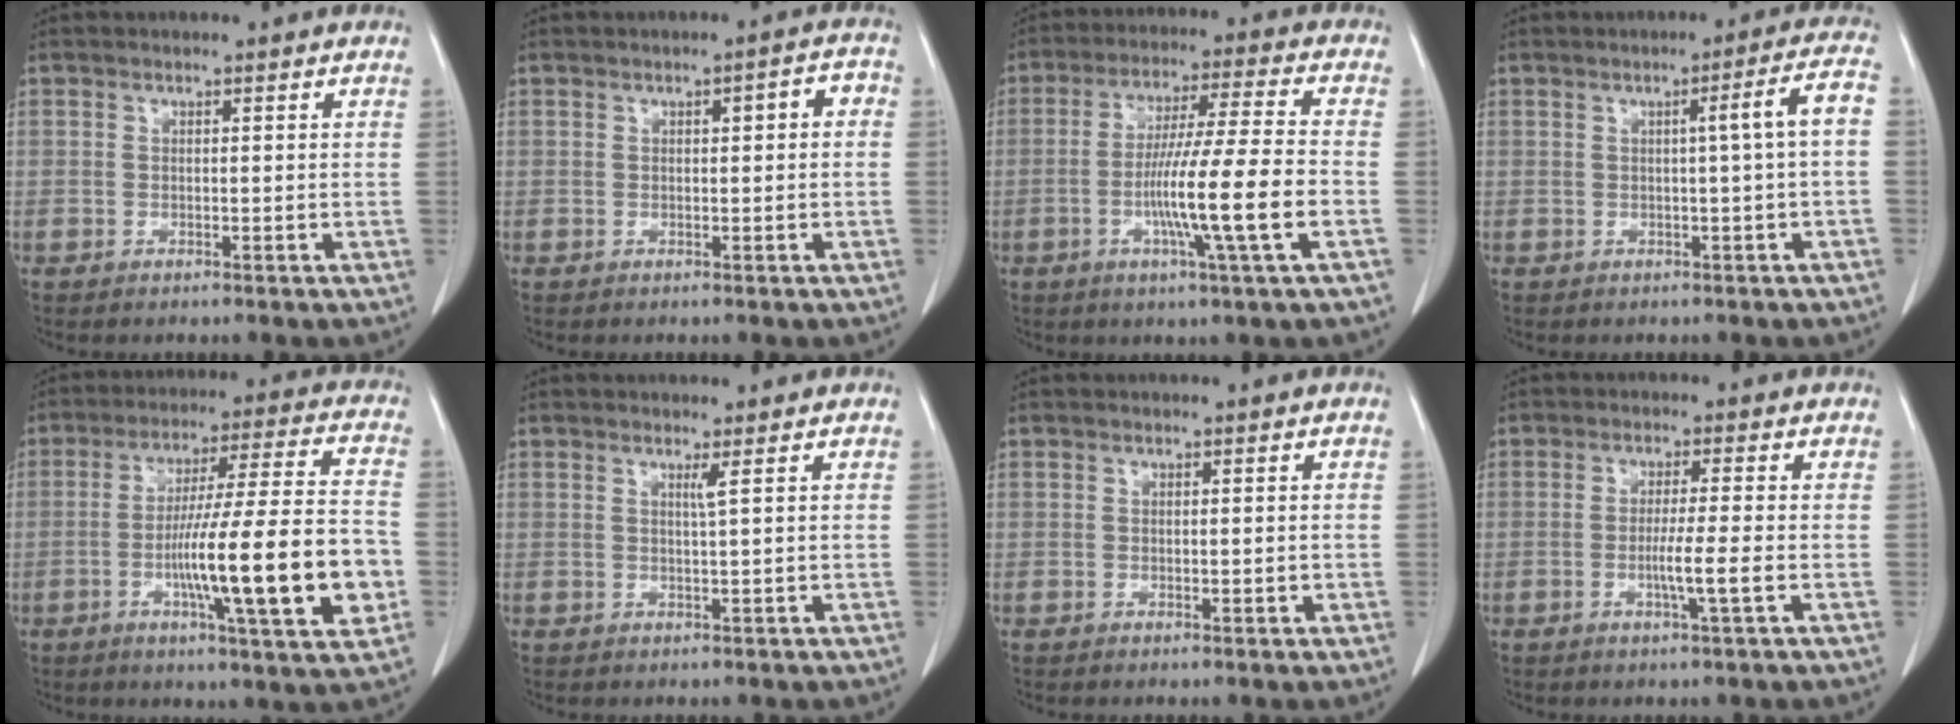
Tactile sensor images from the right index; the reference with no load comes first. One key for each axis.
{"total": 2.9, "fx": 0.2, "fy": 0.8, "fz": 2.7, "tx": -0.035, "ty": 0.015, "tz": 0.000}
{"total": 12.9, "fx": -3.4, "fy": -1.1, "fz": 12.4, "tx": -0.223, "ty": -0.006, "tz": -0.063}
{"total": 5.0, "fx": -0.1, "fy": -0.8, "fz": 4.9, "tx": -0.064, "ty": 0.009, "tz": -0.001}
{"total": 19.3, "fx": -4.6, "fy": 0.7, "fz": 18.7, "tx": -0.278, "ty": 0.003, "tz": -0.068}
{"total": 1.1, "fx": 0.5, "fy": -0.5, "fz": 0.9, "tx": -0.025, "ty": -0.008, "tz": 0.012}
{"total": 0.9, "fx": -0.1, "fy": 0.3, "fz": 0.8, "tx": -0.012, "ty": -0.001, "tz": 0.004}
{"total": 4.3, "fx": -1.1, "fy": -0.7, "fz": 4.1, "tx": -0.073, "ty": -0.007, "tz": -0.019}